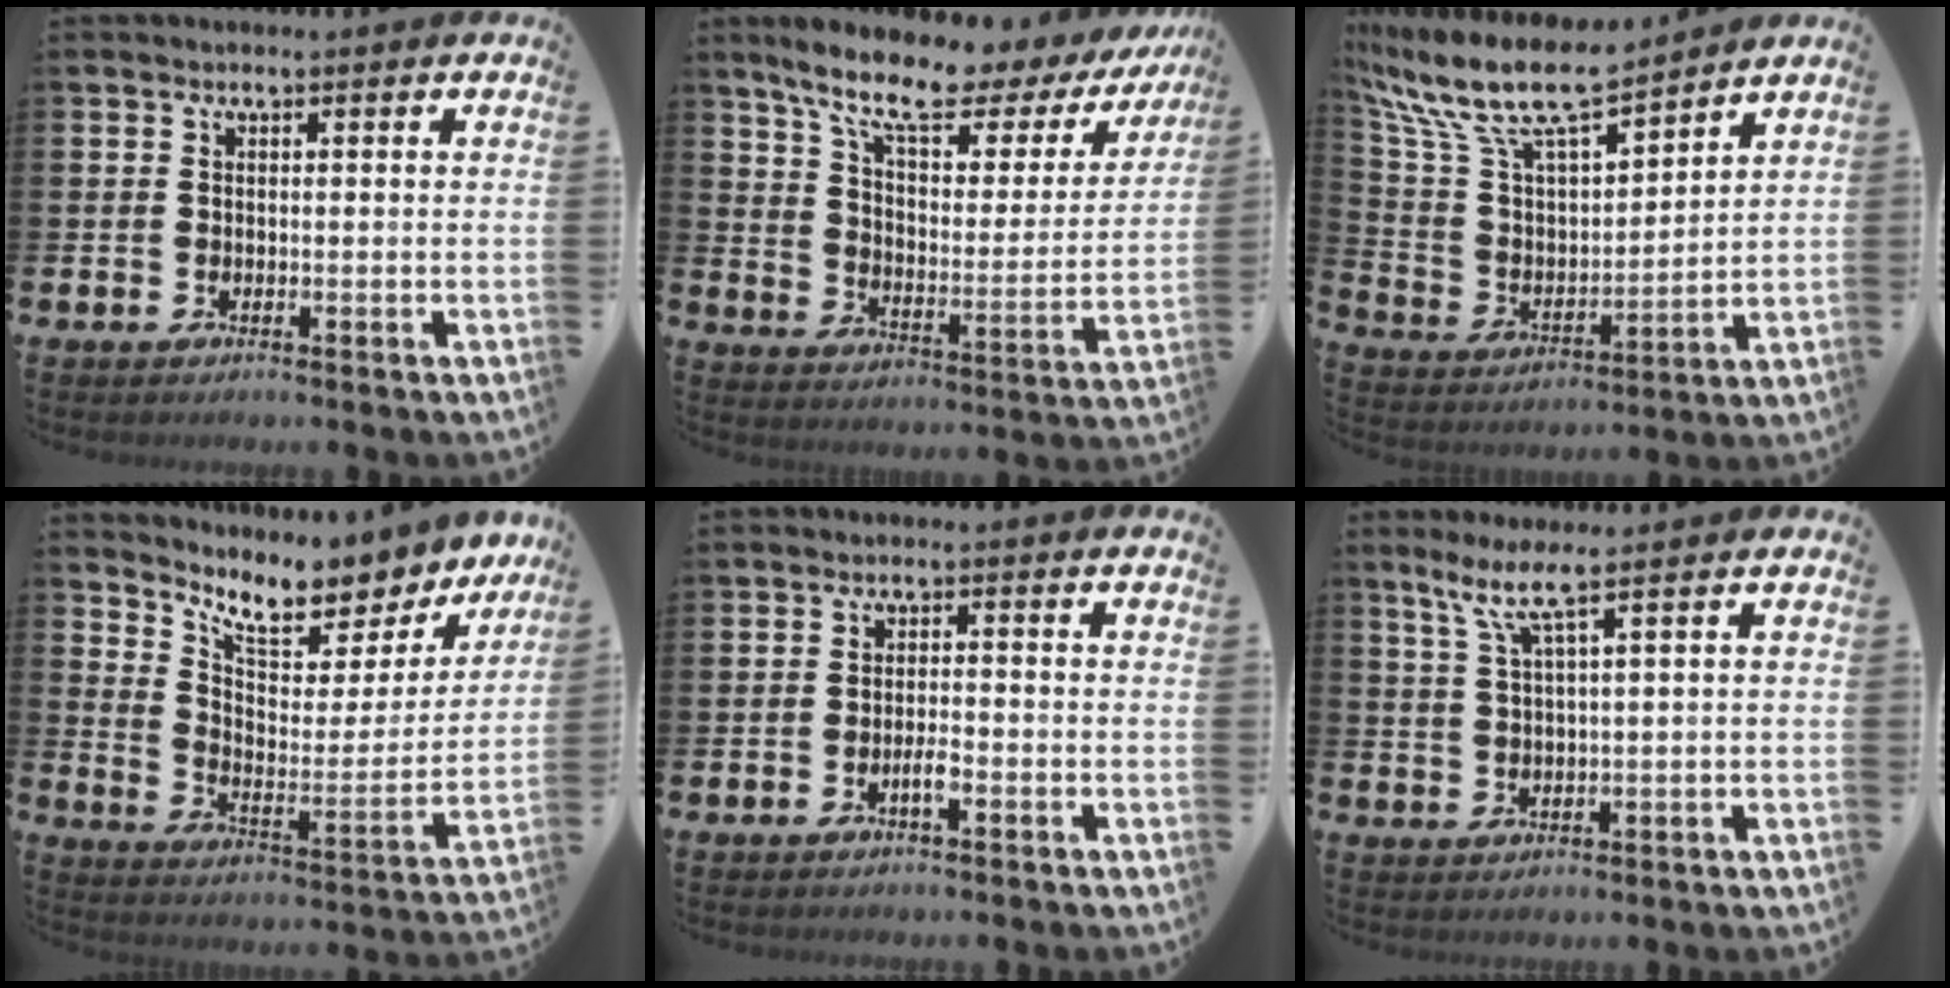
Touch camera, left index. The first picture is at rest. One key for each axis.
{"total": 10.6, "fx": 8.5, "fy": 2.9, "fz": 5.6, "tx": -0.141, "ty": -0.050, "tz": 0.142}
{"total": 11.0, "fx": 9.5, "fy": 2.2, "fz": 5.2, "tx": -0.146, "ty": -0.055, "tz": 0.165}
{"total": 9.2, "fx": 8.5, "fy": 2.3, "fz": 2.3, "tx": -0.066, "ty": -0.071, "tz": 0.148}
{"total": 2.0, "fx": -0.9, "fy": 0.4, "fz": 1.7, "tx": -0.035, "ty": 0.003, "tz": -0.016}
{"total": 4.5, "fx": 2.9, "fy": -0.1, "fz": 3.5, "tx": -0.077, "ty": -0.002, "tz": 0.049}